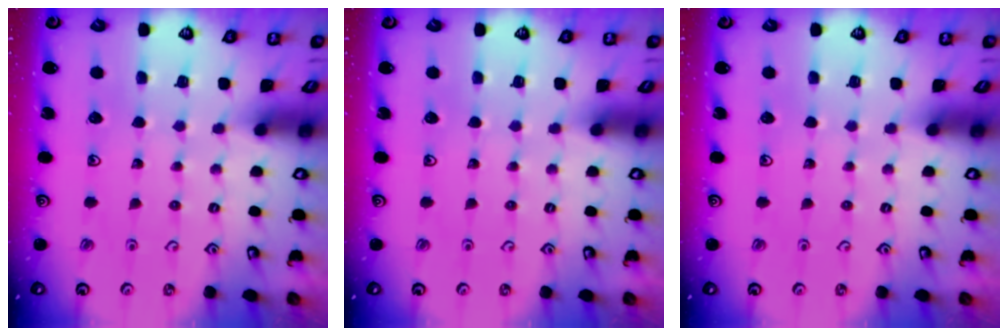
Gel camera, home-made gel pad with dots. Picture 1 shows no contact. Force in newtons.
{"total": 0.0}
{"total": 0.0}